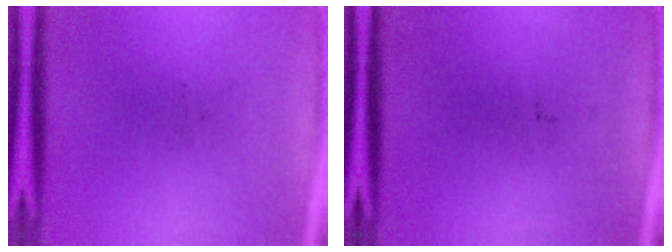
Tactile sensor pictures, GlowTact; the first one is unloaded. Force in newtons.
{"total": 0.0}